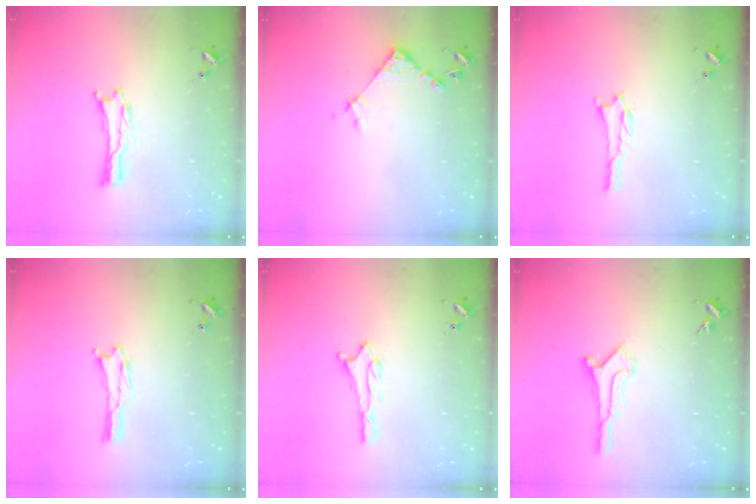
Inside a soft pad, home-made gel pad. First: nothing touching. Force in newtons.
{"total": 4.5, "press": 4.5, "slide": 0.4}
{"total": 0.6, "press": 0.6, "slide": 0.1}
{"total": 0.0}
{"total": 2.0, "press": 2.0, "slide": 0.2}
{"total": 0.9, "press": 0.9, "slide": 0.1}